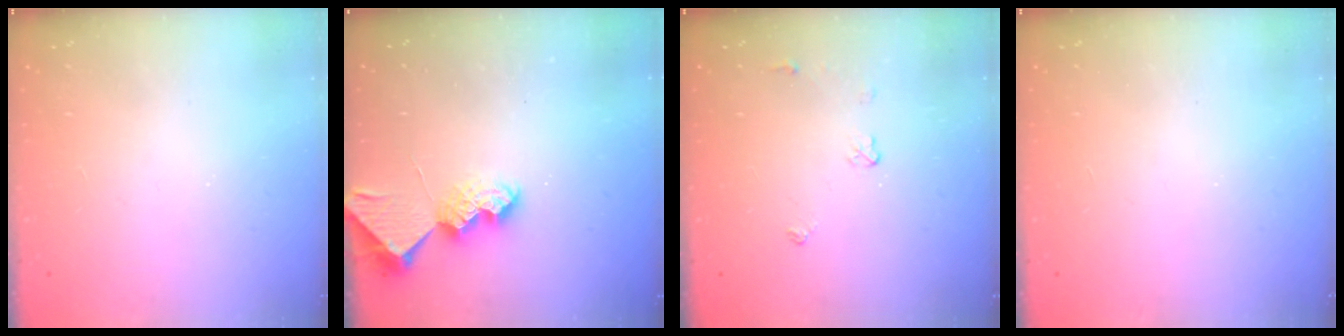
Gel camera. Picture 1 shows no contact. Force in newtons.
{"total": 6.9, "press": 6.8, "slide": 0.6}
{"total": 3.9, "press": 3.8, "slide": 0.6}
{"total": 0.0}